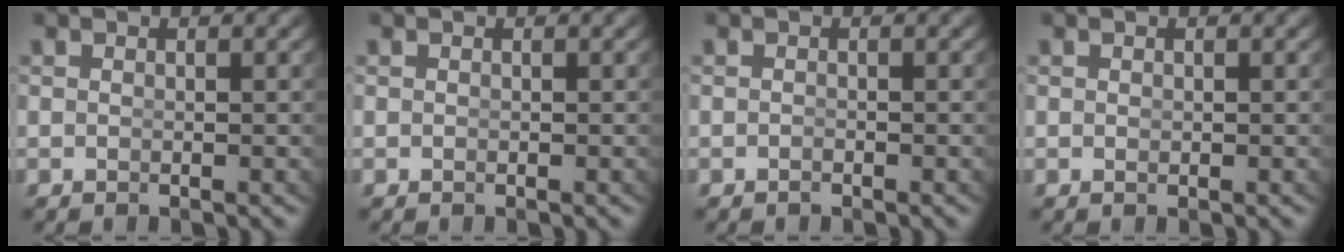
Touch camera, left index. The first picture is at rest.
{"total": 0.0}
{"total": 0.6, "force": [-0.5, -0.4, 0.0], "torque": [-0.003, -0.010, -0.003]}
{"total": 0.0}